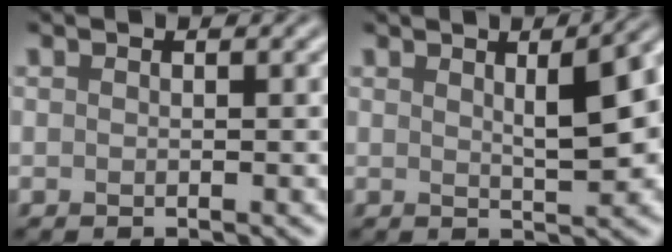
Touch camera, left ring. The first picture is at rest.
{"total": 6.1, "force": [1.8, 1.7, 5.6], "torque": [-0.066, 0.009, 0.031]}